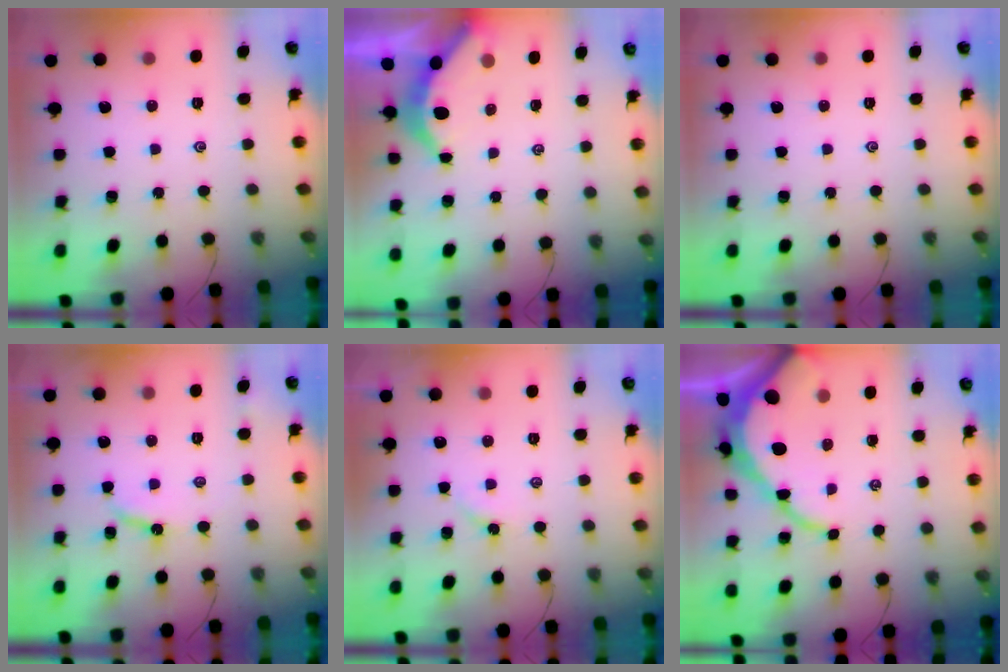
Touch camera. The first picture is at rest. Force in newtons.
{"total": 3.8, "press": 3.7, "slide": 0.5}
{"total": 0.0}
{"total": 6.2, "press": 6.2, "slide": 0.2}
{"total": 1.8, "press": 1.8, "slide": 0.4}
{"total": 11.7, "press": 11.6, "slide": 1.4}